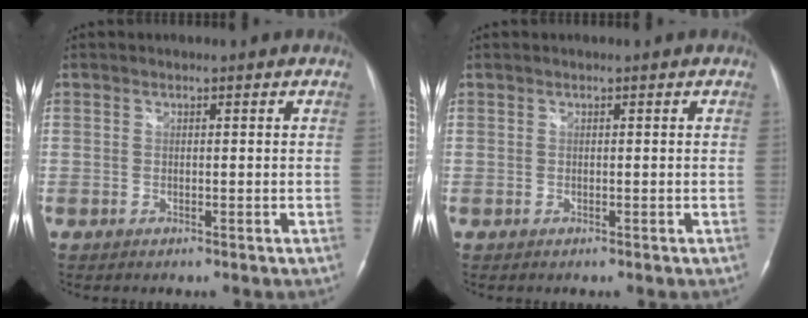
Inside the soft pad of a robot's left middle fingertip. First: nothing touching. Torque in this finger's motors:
{"motor_torque": [0.13, -0.11, 0.06, 0.01]}